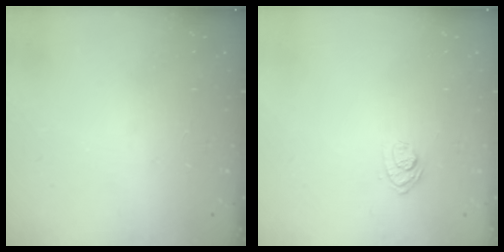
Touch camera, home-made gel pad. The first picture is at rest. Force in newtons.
{"total": 8.2, "press": 8.0, "slide": 1.5}